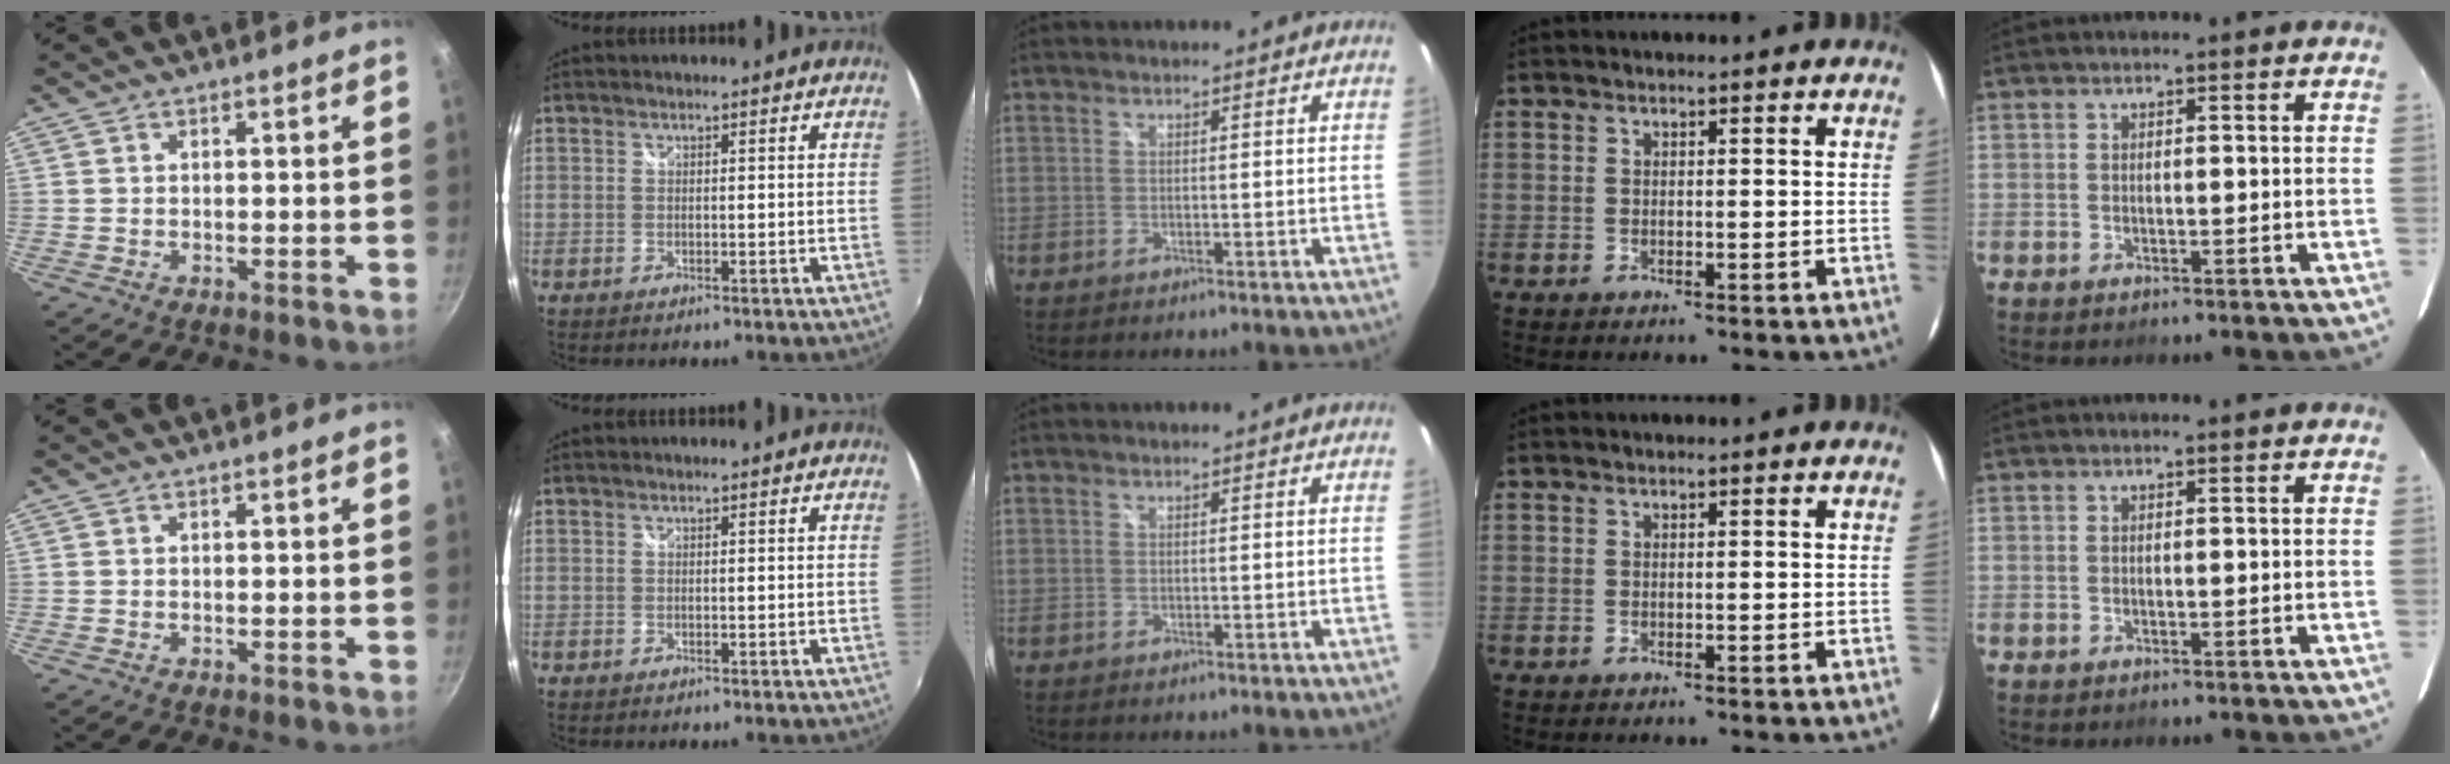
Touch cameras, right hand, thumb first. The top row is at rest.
{}